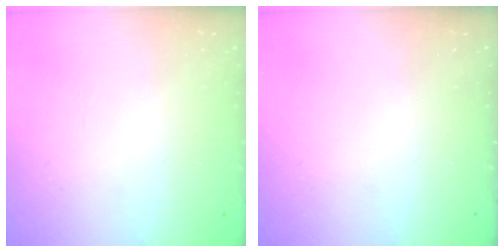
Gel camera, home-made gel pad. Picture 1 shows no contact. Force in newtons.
{"total": 0.0}